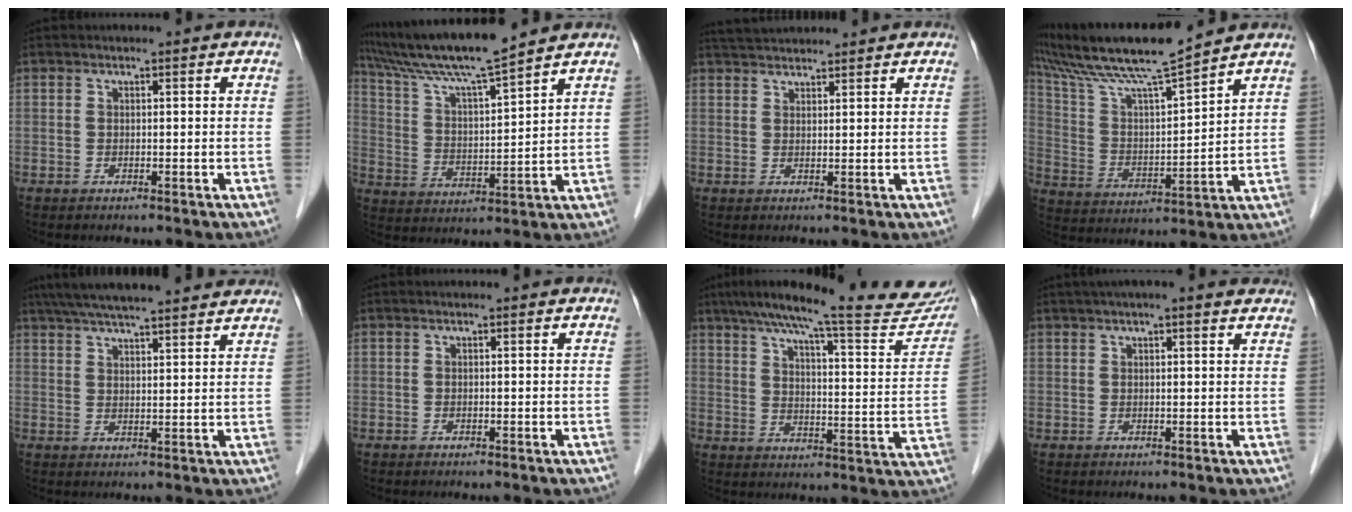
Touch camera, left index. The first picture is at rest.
{"total": 12.6, "force": [11.2, -1.2, 5.7], "torque": [-0.113, 0.013, 0.205]}
{"total": 5.5, "force": [5.3, 0.7, 1.5], "torque": [-0.029, 0.040, 0.089]}
{"total": 14.7, "force": [12.7, -0.6, 7.3], "torque": [-0.146, 0.015, 0.231]}
{"total": 17.6, "force": [15.3, 1.9, 8.5], "torque": [-0.141, 0.048, 0.217]}
{"total": 0.0}
{"total": 25.8, "force": [22.4, 2.8, 12.6], "torque": [-0.190, -0.038, 0.283]}
{"total": 8.1, "force": [6.5, 1.0, 4.8], "torque": [-0.068, 0.032, 0.079]}